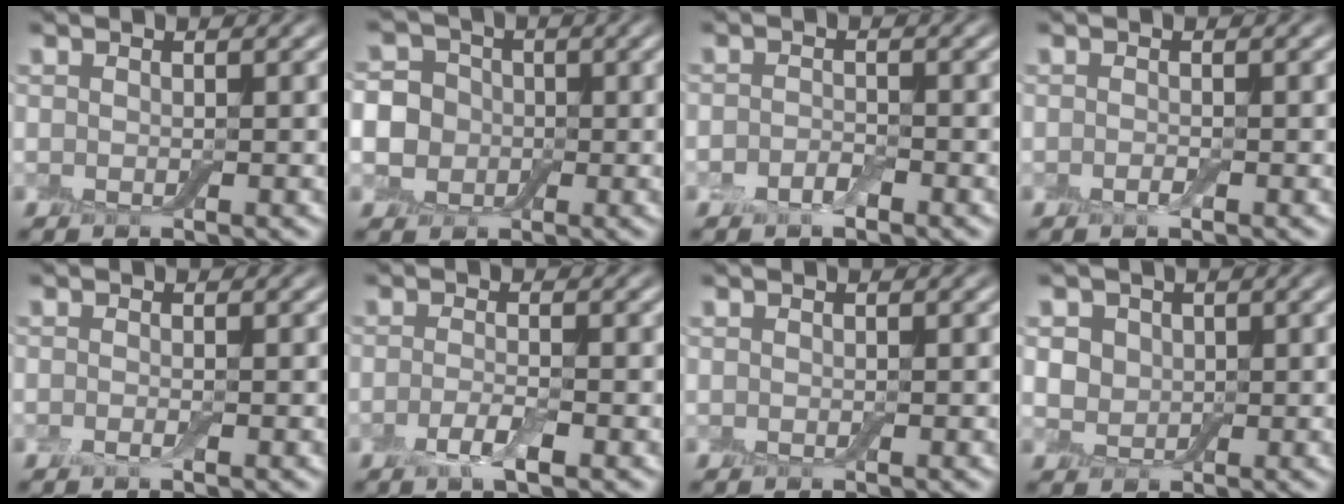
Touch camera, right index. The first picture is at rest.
{"total": 7.0, "force": [-0.6, 6.4, 2.7], "torque": [-0.052, 0.028, -0.050]}
{"total": 1.7, "force": [-1.0, 0.9, 1.1], "torque": [-0.022, 0.000, -0.022]}
{"total": 0.6, "force": [-0.3, 0.2, 0.5], "torque": [-0.012, -0.002, -0.007]}
{"total": 0.9, "force": [-0.4, 0.2, 0.7], "torque": [-0.016, -0.006, -0.010]}
{"total": 2.4, "force": [-1.1, 0.6, 2.1], "torque": [-0.042, -0.001, -0.025]}
{"total": 0.0}
{"total": 3.4, "force": [1.1, 2.8, 1.6], "torque": [-0.036, 0.006, 0.013]}